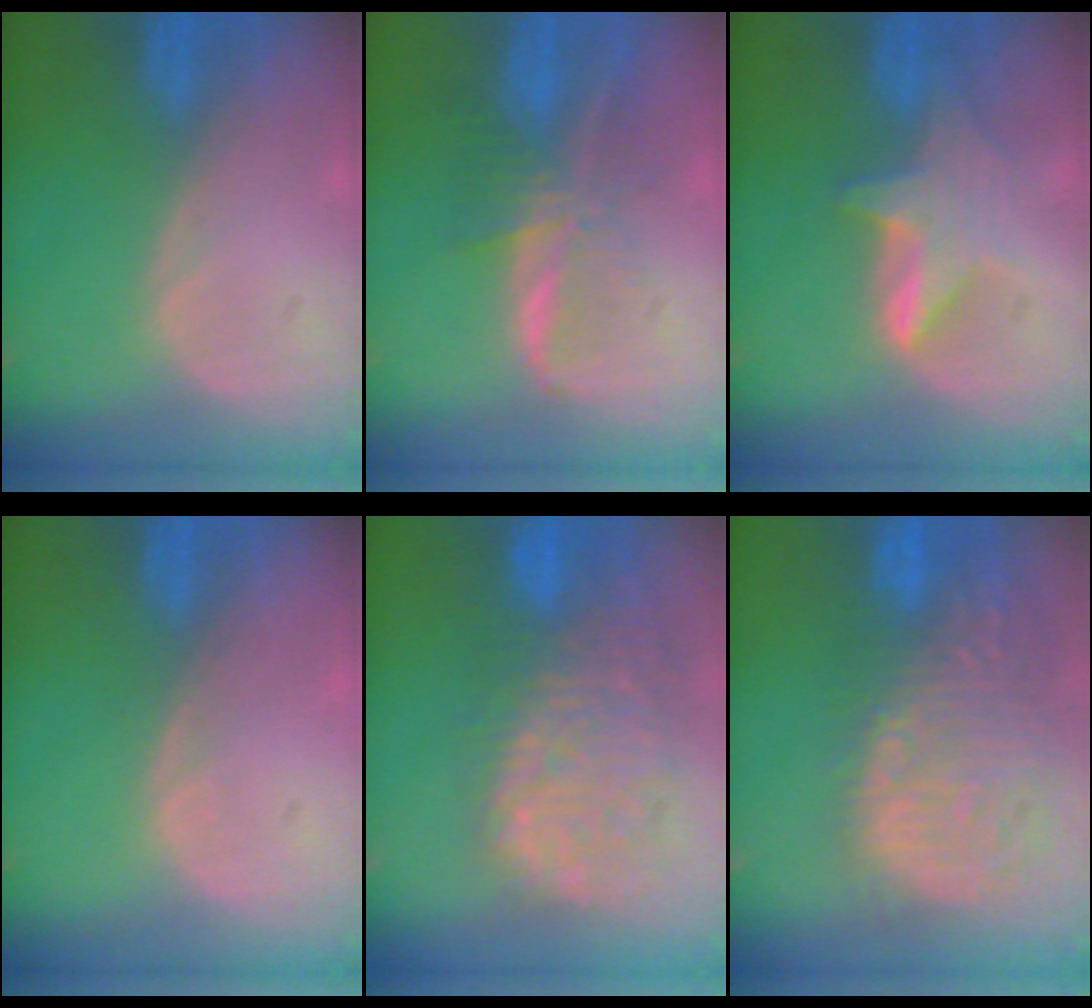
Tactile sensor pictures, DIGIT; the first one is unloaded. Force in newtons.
{"total": 7.9, "press": 6.6, "slide": 4.2}
{"total": 5.6, "press": 5.6, "slide": 0.4}
{"total": 0.5, "press": 0.5, "slide": 0.1}
{"total": 12.9, "press": 11.2, "slide": 6.5}
{"total": 15.5, "press": 12.7, "slide": 8.9}